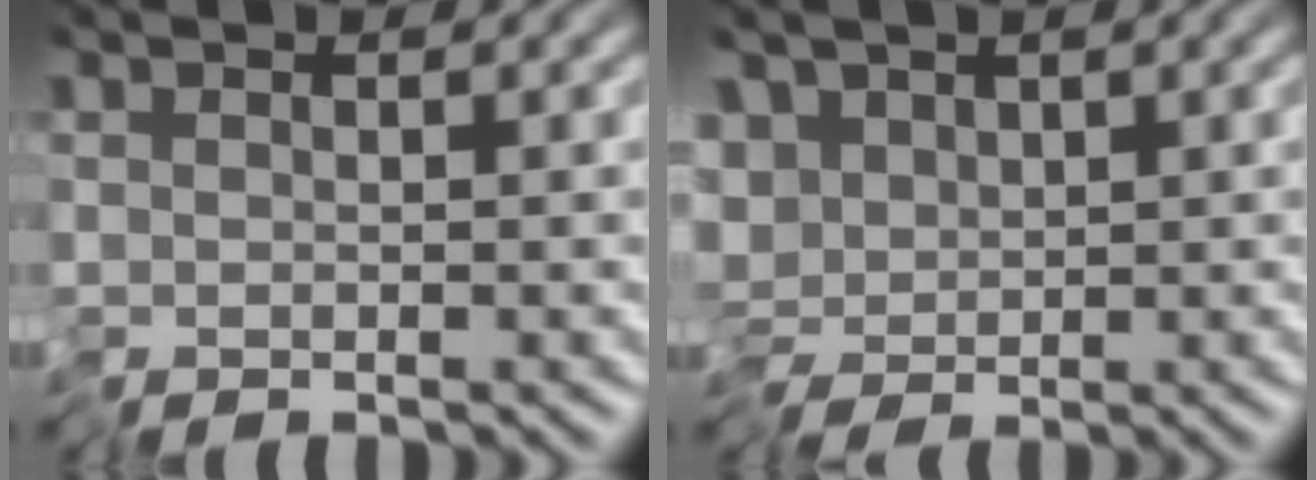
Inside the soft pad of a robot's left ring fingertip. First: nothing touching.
{"total": 4.4, "force": [0.0, 3.2, 3.0], "torque": [-0.036, 0.013, -0.011]}